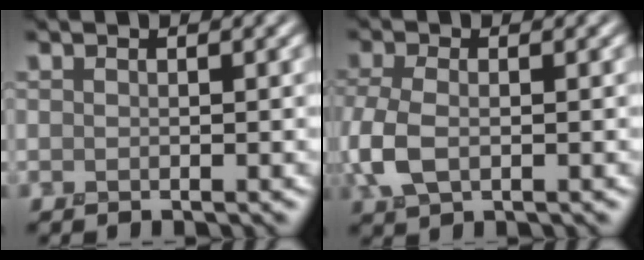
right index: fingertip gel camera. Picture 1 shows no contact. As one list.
[{"total": 3.8, "force": [-0.7, 2.2, 3.1], "torque": [-0.088, -0.004, -0.018]}]